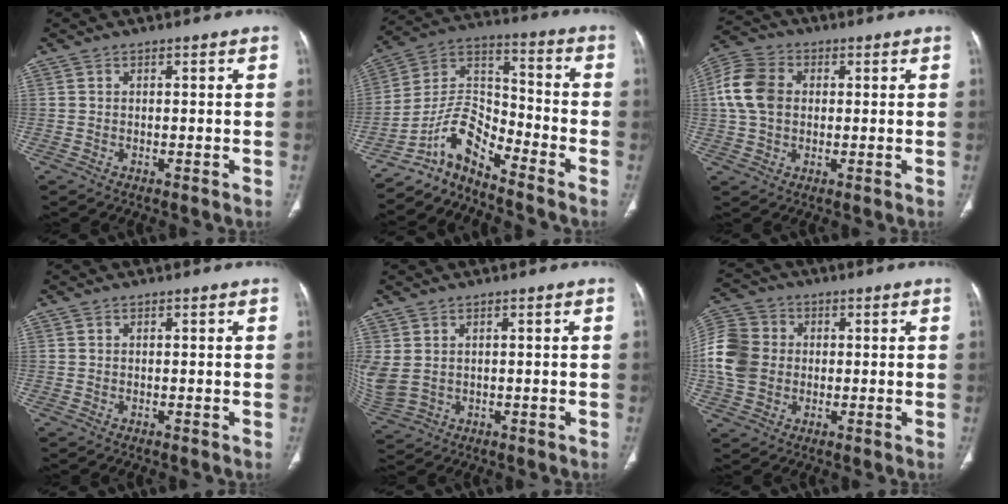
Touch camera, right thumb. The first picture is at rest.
{"total": 9.3, "force": [-7.7, 2.8, 4.2], "torque": [-0.074, 0.096, -0.157]}
{"total": 9.5, "force": [1.1, 7.2, 6.2], "torque": [-0.124, 0.020, 0.015]}
{"total": 0.0}
{"total": 6.7, "force": [0.7, 4.8, 4.6], "torque": [-0.119, 0.000, 0.030]}
{"total": 11.8, "force": [-0.2, 9.9, 6.5], "torque": [-0.135, 0.020, -0.007]}